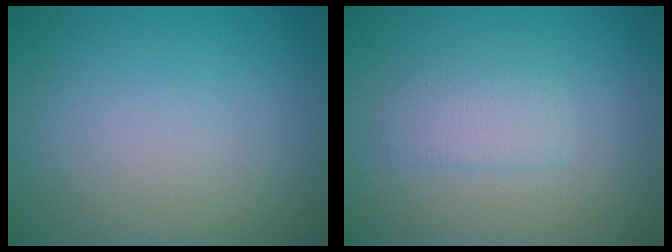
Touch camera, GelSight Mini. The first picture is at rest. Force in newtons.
{"total": 1.8, "press": 1.8, "slide": 0.1}